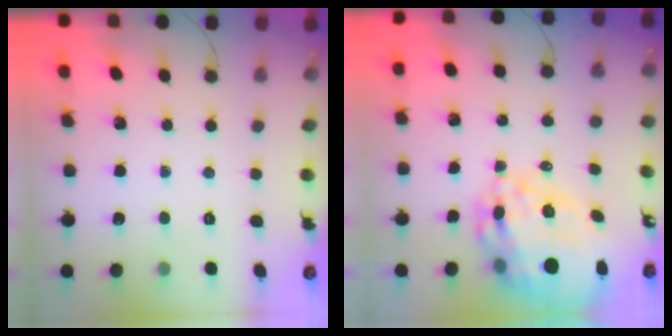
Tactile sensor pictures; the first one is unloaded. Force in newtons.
{"total": 18.2, "press": 17.0, "slide": 6.3}